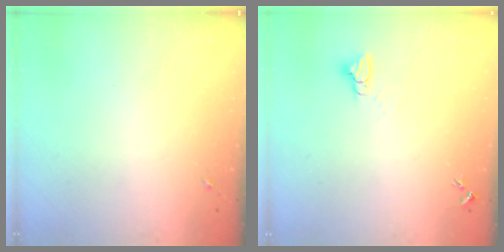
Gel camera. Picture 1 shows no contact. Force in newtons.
{"total": 3.0, "press": 3.0, "slide": 0.1}